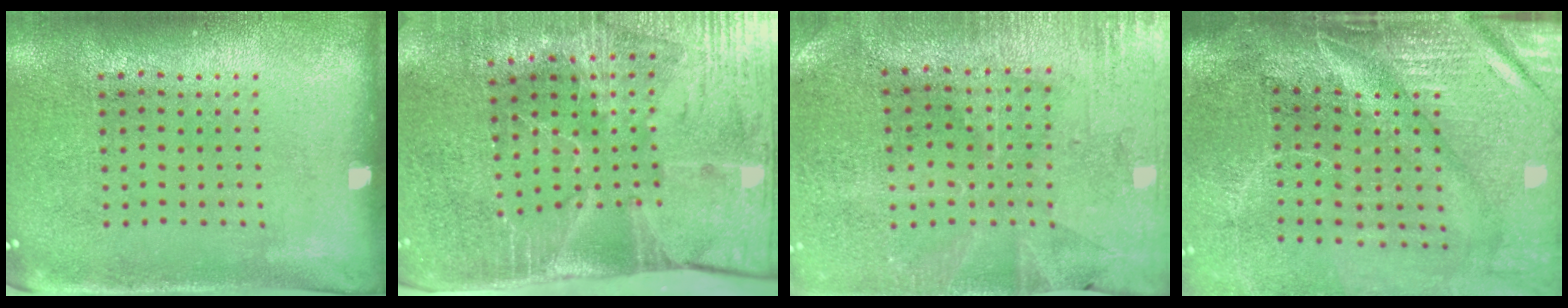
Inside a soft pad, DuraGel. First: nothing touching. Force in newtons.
{"total": 4.3, "press": 3.6, "slide": 2.4}
{"total": 0.5, "press": 0.3, "slide": 0.4}
{"total": 4.7, "press": 4.0, "slide": 2.5}